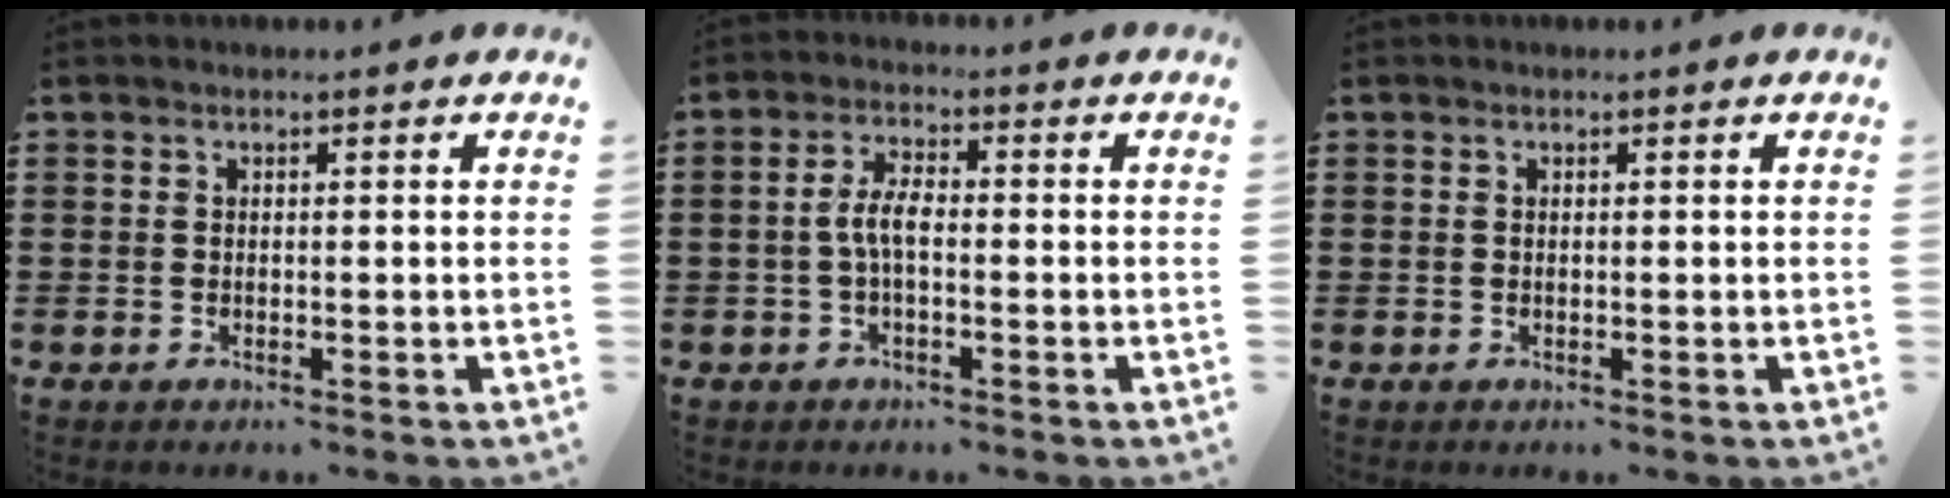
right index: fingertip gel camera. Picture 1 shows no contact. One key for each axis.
{"total": 4.3, "fx": -0.8, "fy": 1.5, "fz": 4.0, "tx": -0.093, "ty": -0.001, "tz": -0.022}
{"total": 0.0}